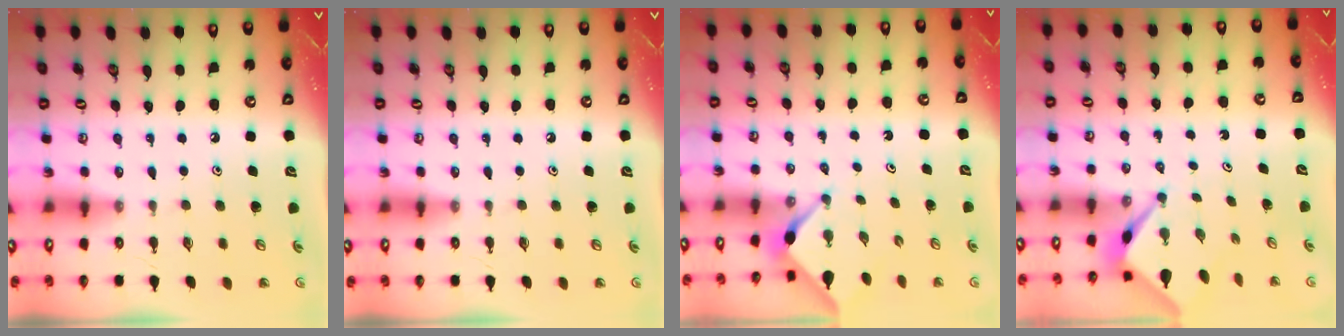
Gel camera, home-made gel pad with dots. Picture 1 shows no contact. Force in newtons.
{"total": 0.0}
{"total": 3.1, "press": 3.1, "slide": 0.3}
{"total": 2.6, "press": 2.6, "slide": 0.1}